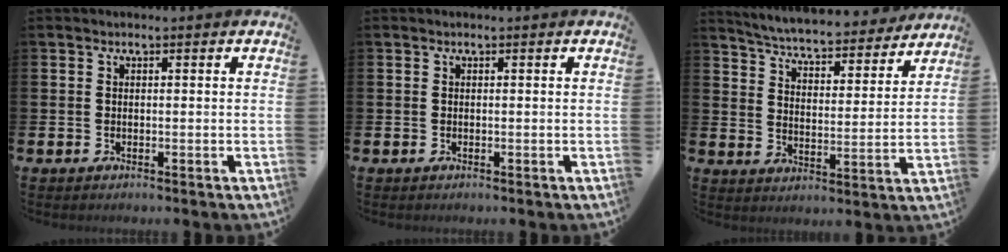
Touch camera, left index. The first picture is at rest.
{"total": 0.0}
{"total": 5.9, "force": [5.8, 0.4, 1.2], "torque": [-0.055, -0.046, 0.096]}